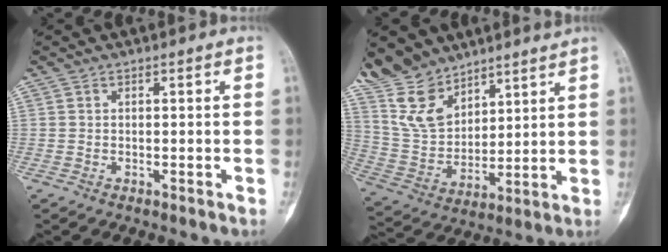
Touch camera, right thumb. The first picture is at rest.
{"total": 13.7, "force": [11.5, 6.1, 4.3], "torque": [-0.064, -0.058, 0.234]}